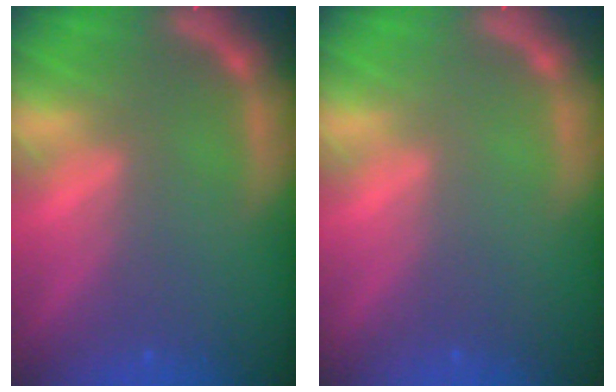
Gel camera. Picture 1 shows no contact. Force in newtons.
{"total": 0.0}